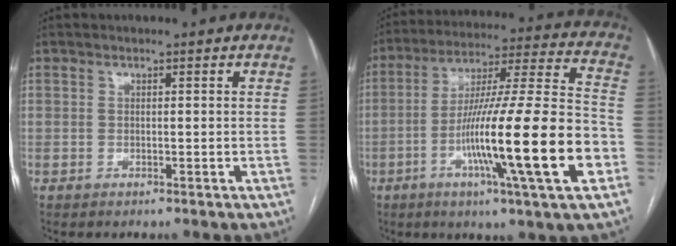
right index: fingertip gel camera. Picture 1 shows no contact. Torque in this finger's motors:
{"motor_torque": [2.04, -0.10, 0.95, 0.21]}